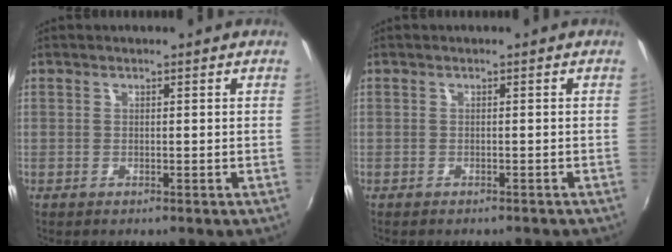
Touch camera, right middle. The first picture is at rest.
{"total": 1.5, "force": [-1.4, 0.3, 0.6], "torque": [-0.014, -0.011, -0.019]}